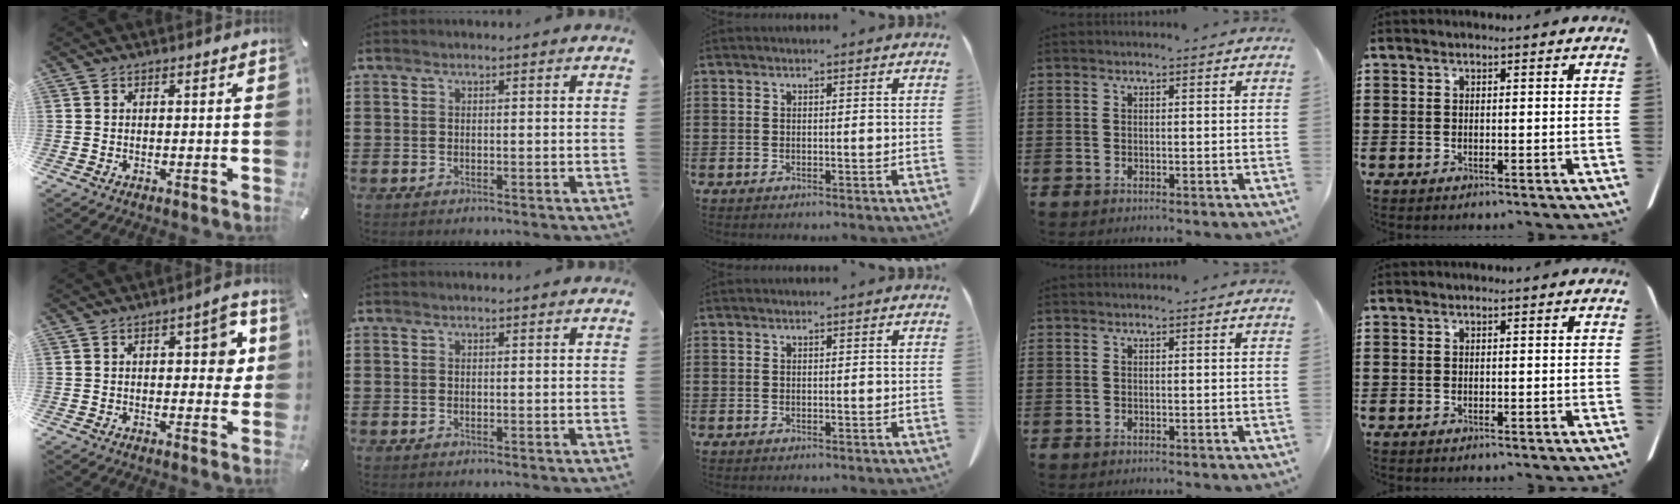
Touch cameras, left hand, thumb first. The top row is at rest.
{"thumb": {"total": 8.0, "force": [1.7, 3.9, 6.8], "torque": [-0.073, -0.007, 0.018]}}